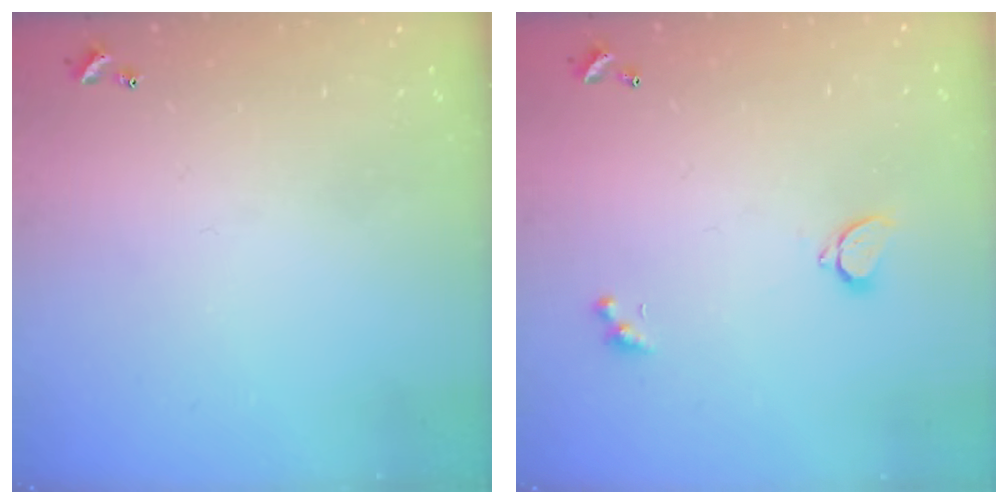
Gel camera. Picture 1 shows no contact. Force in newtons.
{"total": 1.0, "press": 0.8, "slide": 0.6}